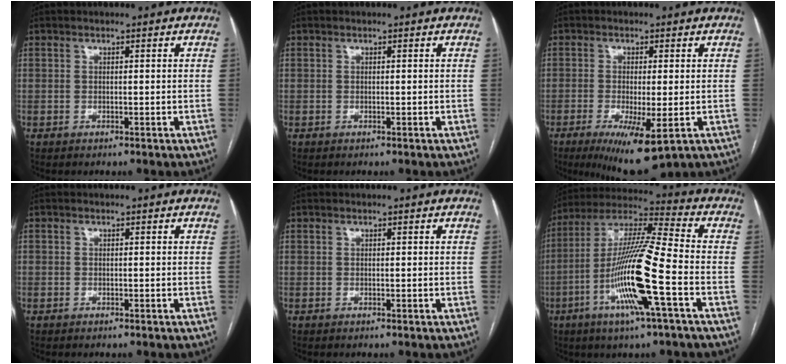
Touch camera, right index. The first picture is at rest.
{"total": 0.0}
{"total": 9.0, "force": [-3.9, 1.7, 7.9], "torque": [-0.126, -0.024, -0.056]}
{"total": 0.6, "force": [-0.3, 0.6, 0.0], "torque": [0.004, 0.007, -0.008]}
{"total": 0.0}
{"total": 16.9, "force": [-5.3, 0.1, 16.0], "torque": [-0.316, -0.008, -0.107]}